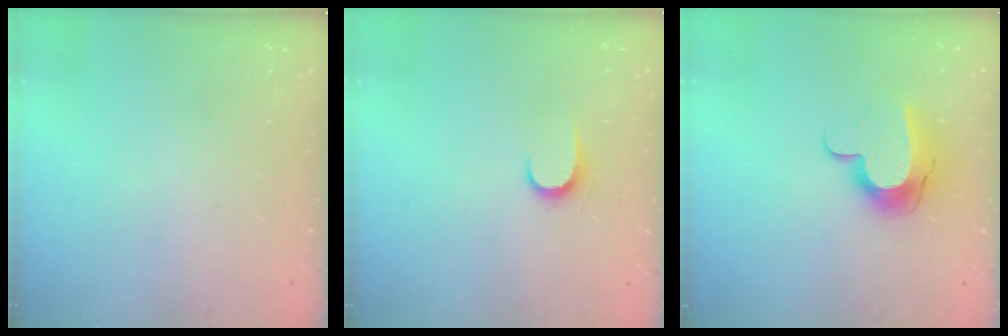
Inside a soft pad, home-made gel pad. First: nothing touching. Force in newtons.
{"total": 6.0, "press": 6.0, "slide": 0.7}
{"total": 11.2, "press": 11.2, "slide": 1.1}